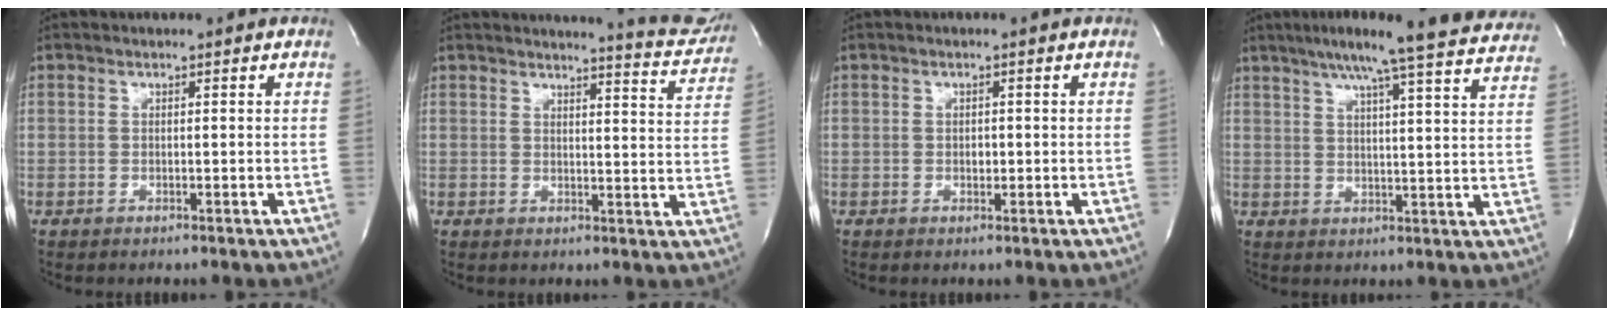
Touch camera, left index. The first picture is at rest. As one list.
[{"total": 9.9, "force": [9.7, 0.5, 2.0], "torque": [-0.019, -0.053, 0.094]}, {"total": 0.9, "force": [-0.2, 0.6, 0.7], "torque": [-0.011, -0.001, -0.002]}, {"total": 23.0, "force": [20.2, 0.9, 11.0], "torque": [-0.168, -0.019, 0.243]}]